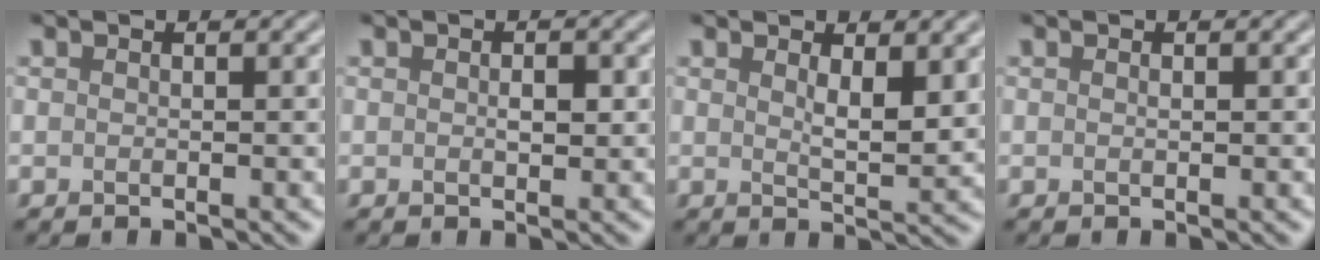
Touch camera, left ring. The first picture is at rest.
{"total": 1.2, "force": [0.1, 0.6, 1.0], "torque": [-0.012, -0.001, 0.001]}
{"total": 2.8, "force": [1.3, 0.8, 2.4], "torque": [-0.040, -0.008, 0.026]}
{"total": 0.0}